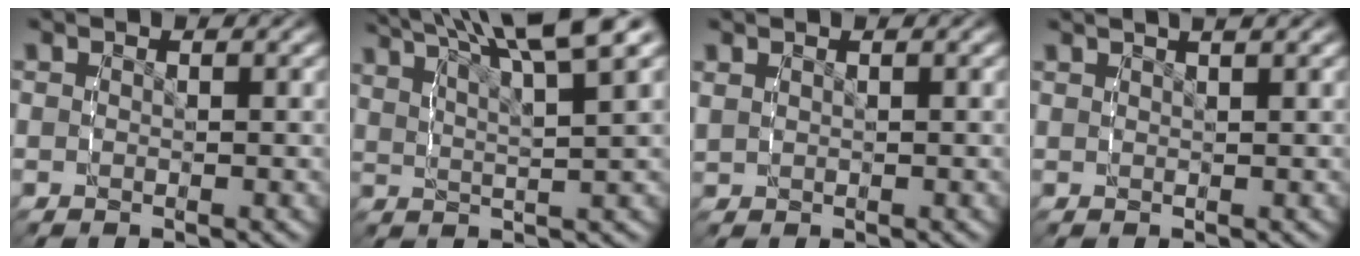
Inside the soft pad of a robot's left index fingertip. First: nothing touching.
{"total": 7.1, "force": [4.9, 1.9, 4.7], "torque": [-0.070, 0.016, 0.069]}
{"total": 1.1, "force": [0.6, 0.9, 0.4], "torque": [-0.012, 0.004, 0.014]}
{"total": 2.7, "force": [2.1, 0.4, 1.6], "torque": [-0.019, 0.010, 0.034]}